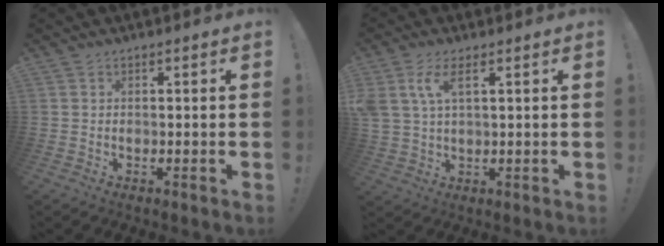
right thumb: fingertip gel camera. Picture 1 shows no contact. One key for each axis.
{"total": 7.0, "fx": 3.0, "fy": 3.0, "fz": 5.6, "tx": -0.121, "ty": -0.007, "tz": 0.055}